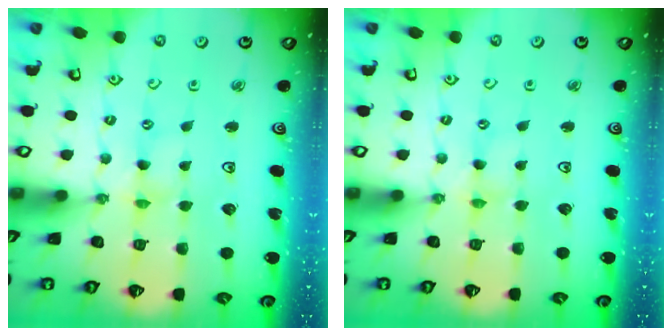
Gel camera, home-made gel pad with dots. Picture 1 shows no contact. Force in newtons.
{"total": 0.0}